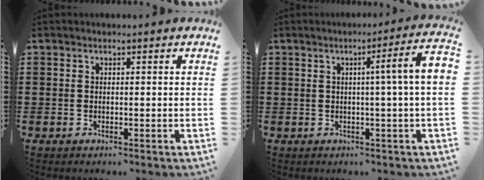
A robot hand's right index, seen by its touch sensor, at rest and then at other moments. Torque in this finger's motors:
{"motor_torque": [1.28, -0.12, 0.40, 0.13]}